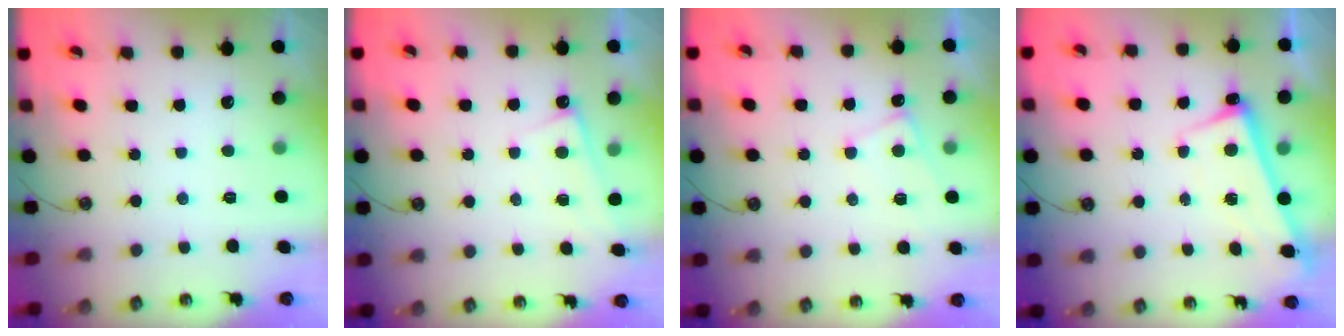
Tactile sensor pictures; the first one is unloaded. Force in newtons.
{"total": 0.8, "press": 0.8, "slide": 0.2}
{"total": 2.6, "press": 2.5, "slide": 0.3}
{"total": 2.7, "press": 2.6, "slide": 0.5}